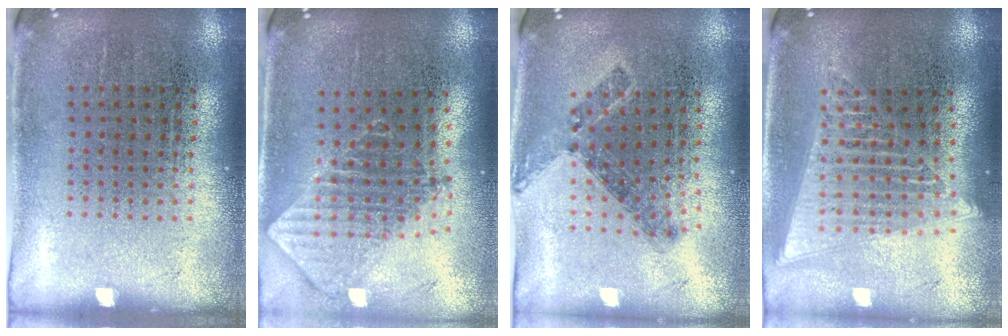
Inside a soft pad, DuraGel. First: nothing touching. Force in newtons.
{"total": 2.0, "press": 1.6, "slide": 1.3}
{"total": 0.8, "press": 0.8, "slide": 0.3}
{"total": 1.9, "press": 1.7, "slide": 1.0}